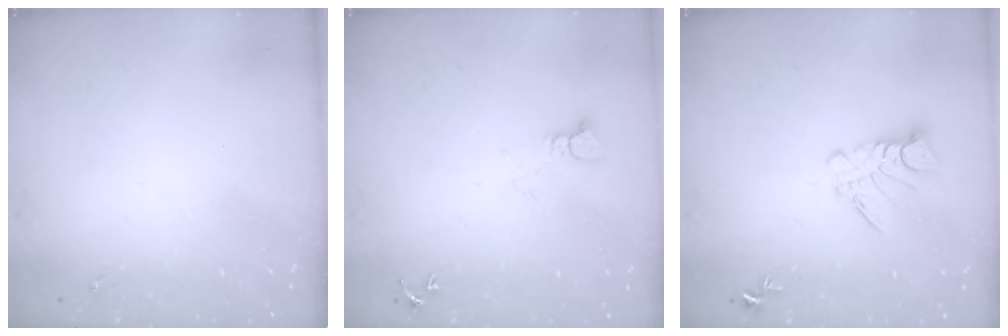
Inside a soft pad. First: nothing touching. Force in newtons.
{"total": 4.2, "press": 4.1, "slide": 0.4}
{"total": 8.0, "press": 8.0, "slide": 0.7}